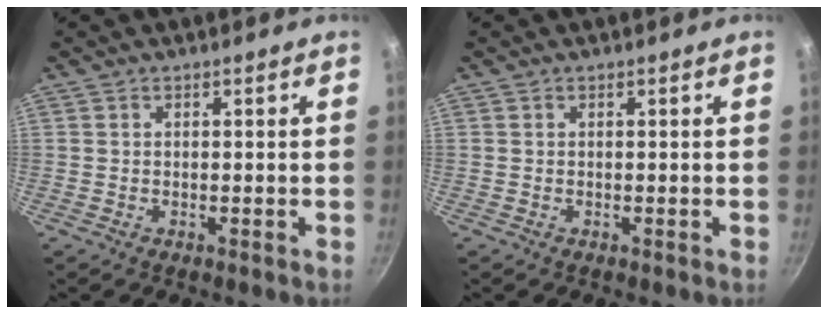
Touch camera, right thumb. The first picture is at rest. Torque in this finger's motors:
{"motor_torque": [0.00, 0.00, -0.02, 0.03, 0.00]}